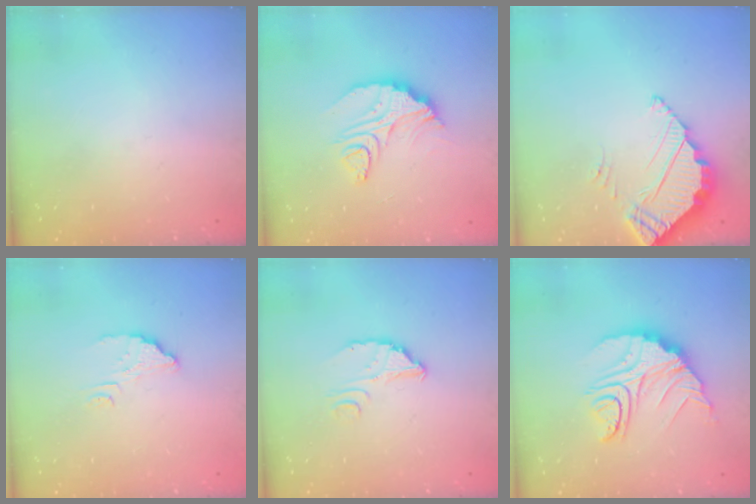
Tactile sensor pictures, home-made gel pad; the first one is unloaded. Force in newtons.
{"total": 10.3, "press": 10.3, "slide": 0.6}
{"total": 5.6, "press": 5.6, "slide": 0.2}
{"total": 4.8, "press": 4.8, "slide": 0.4}
{"total": 3.2, "press": 3.2, "slide": 0.2}
{"total": 14.7, "press": 14.7, "slide": 1.1}